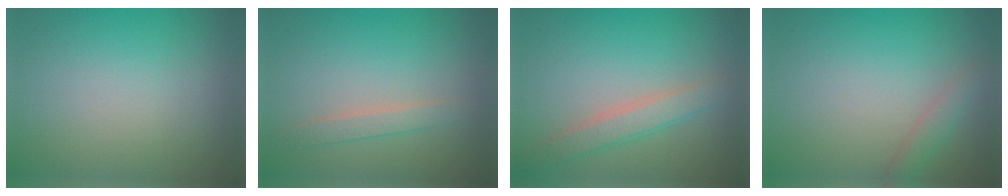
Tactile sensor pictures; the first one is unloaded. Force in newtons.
{"total": 1.6, "press": 1.6, "slide": 0.1}
{"total": 2.8, "press": 2.8, "slide": 0.1}
{"total": 1.6, "press": 1.6, "slide": 0.0}